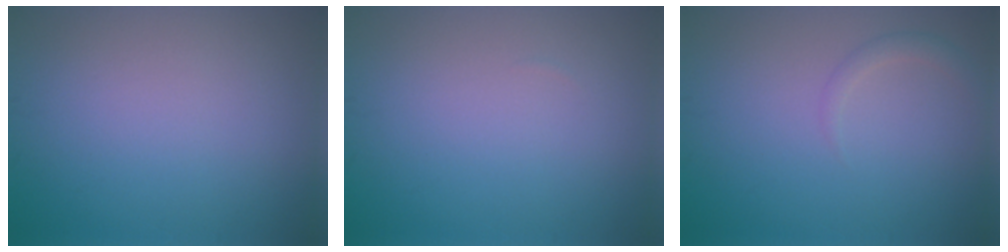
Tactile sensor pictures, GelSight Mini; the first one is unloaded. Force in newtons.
{"total": 0.0}
{"total": 1.2, "press": 1.2, "slide": 0.1}